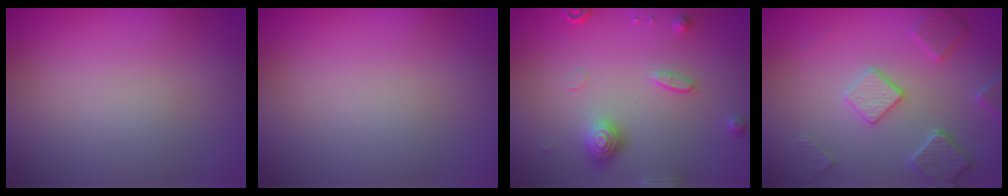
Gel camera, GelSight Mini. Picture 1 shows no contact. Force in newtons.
{"total": 0.0}
{"total": 3.2, "press": 2.8, "slide": 1.4}
{"total": 4.5, "press": 3.8, "slide": 2.5}